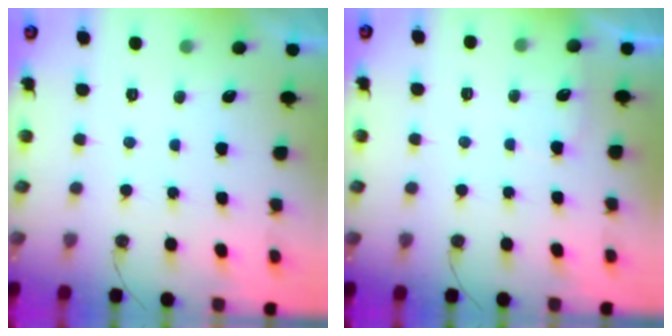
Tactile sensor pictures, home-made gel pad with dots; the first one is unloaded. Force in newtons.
{"total": 3.0, "press": 3.0, "slide": 0.4}